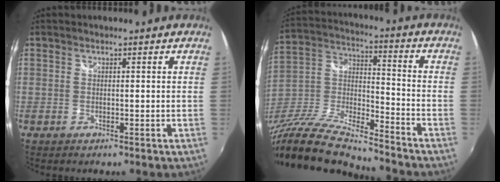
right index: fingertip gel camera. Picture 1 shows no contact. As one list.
[{"total": 17.3, "force": [-13.8, 3.5, 9.9], "torque": [-0.208, -0.018, -0.266]}]